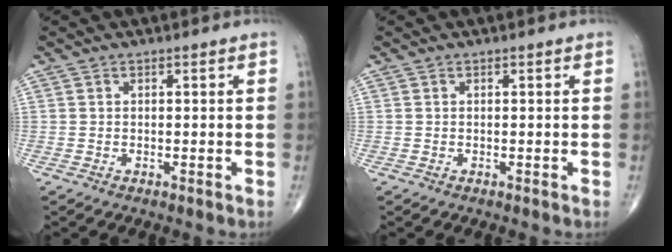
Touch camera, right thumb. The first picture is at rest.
{"total": 0.0}